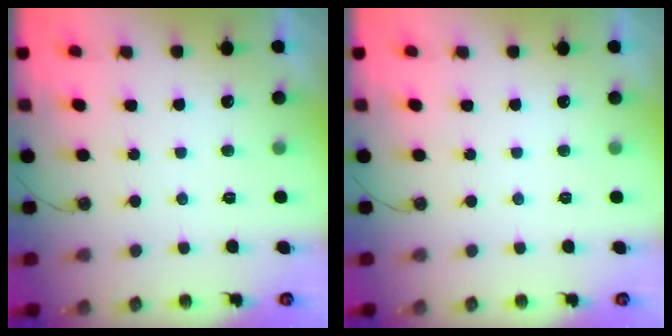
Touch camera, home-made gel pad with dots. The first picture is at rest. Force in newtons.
{"total": 0.0}